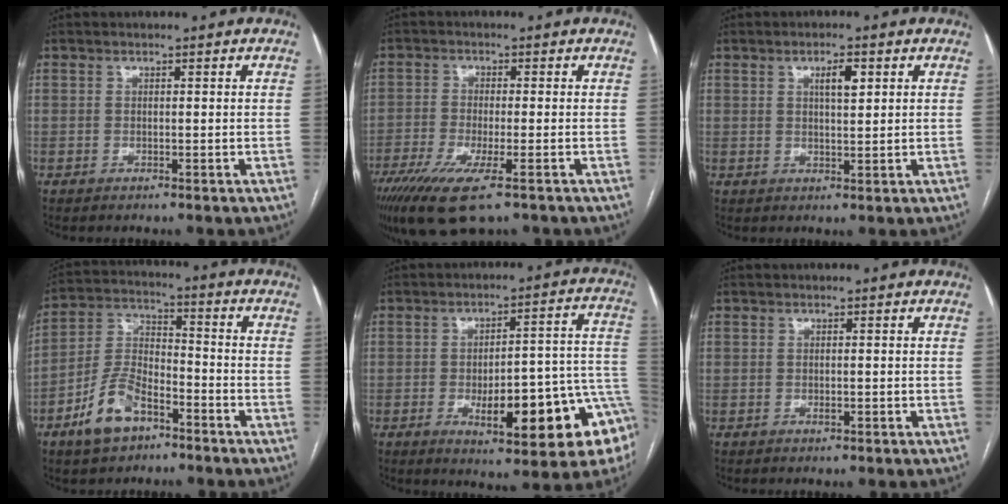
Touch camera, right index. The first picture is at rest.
{"total": 10.7, "force": [-6.6, 2.1, 8.1], "torque": [-0.146, -0.029, -0.112]}
{"total": 3.3, "force": [1.4, 0.9, 2.9], "torque": [-0.047, 0.001, 0.022]}
{"total": 10.0, "force": [-5.9, 4.6, 6.6], "torque": [-0.150, 0.008, -0.110]}
{"total": 18.1, "force": [-6.4, 4.6, 16.2], "torque": [-0.130, 0.032, -0.070]}
{"total": 0.6, "force": [-0.2, 0.2, 0.6], "torque": [-0.009, -0.002, -0.001]}